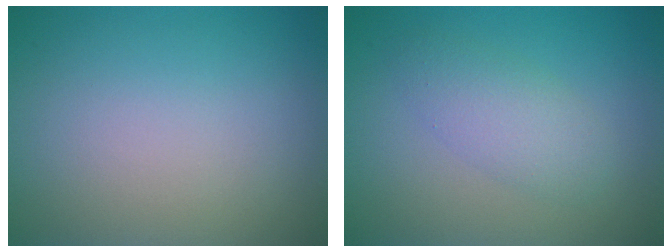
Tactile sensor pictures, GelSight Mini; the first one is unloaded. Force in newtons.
{"total": 2.9, "press": 2.9, "slide": 0.1}